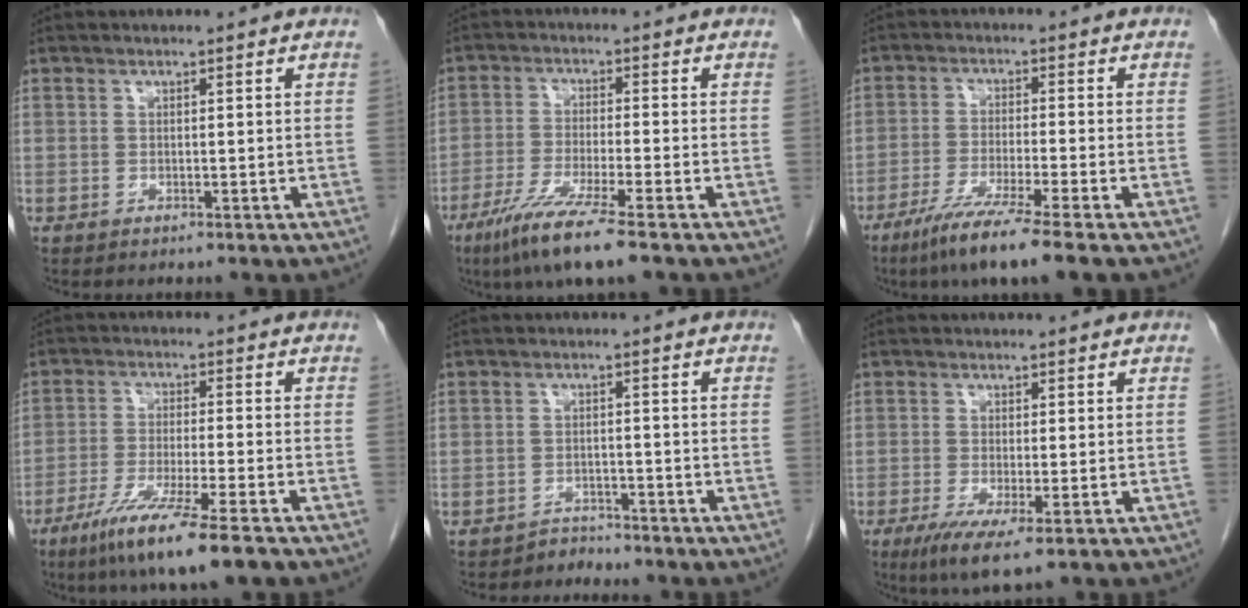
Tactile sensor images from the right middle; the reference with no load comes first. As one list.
[{"total": 9.3, "force": [-6.1, -0.4, 6.9], "torque": [-0.133, -0.030, -0.111]}, {"total": 8.9, "force": [-6.3, -1.2, 6.2], "torque": [-0.111, -0.030, -0.113]}, {"total": 10.8, "force": [-7.2, -0.5, 8.1], "torque": [-0.149, -0.034, -0.124]}, {"total": 2.0, "force": [-1.7, 0.5, -0.9], "torque": [0.019, -0.002, -0.031]}, {"total": 5.4, "force": [-2.4, 0.7, 4.8], "torque": [-0.084, -0.016, -0.038]}]